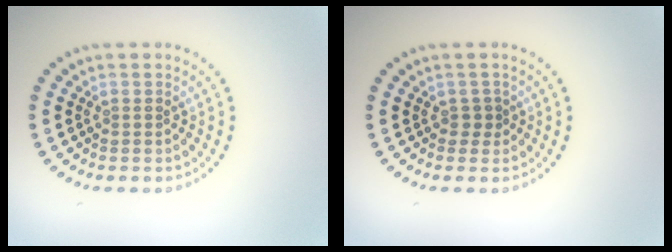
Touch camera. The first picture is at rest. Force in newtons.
{"total": 0.9, "press": 0.8, "slide": 0.4}